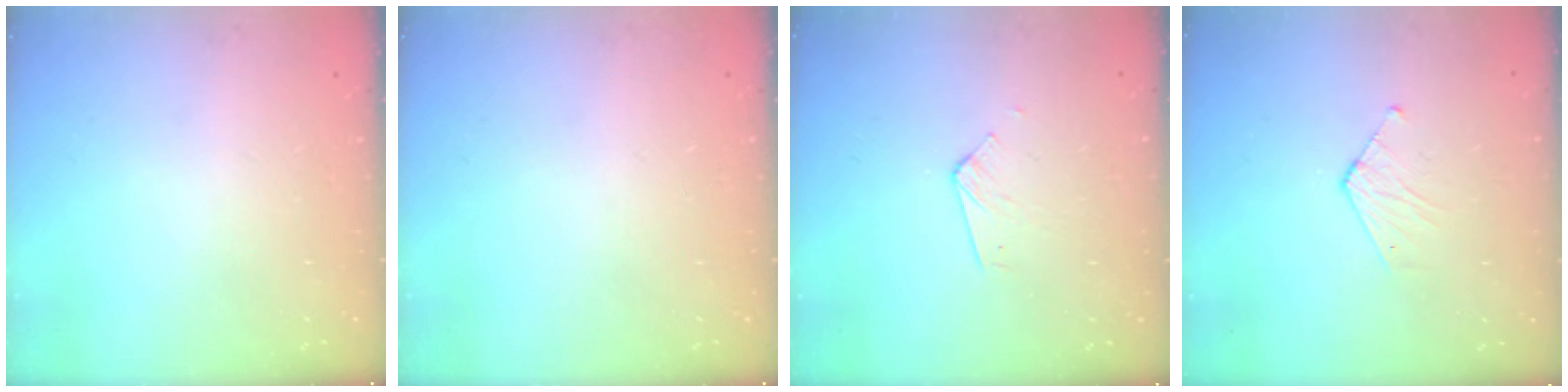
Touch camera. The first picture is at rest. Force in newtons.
{"total": 0.0}
{"total": 3.1, "press": 3.1, "slide": 0.2}
{"total": 4.4, "press": 4.4, "slide": 0.4}